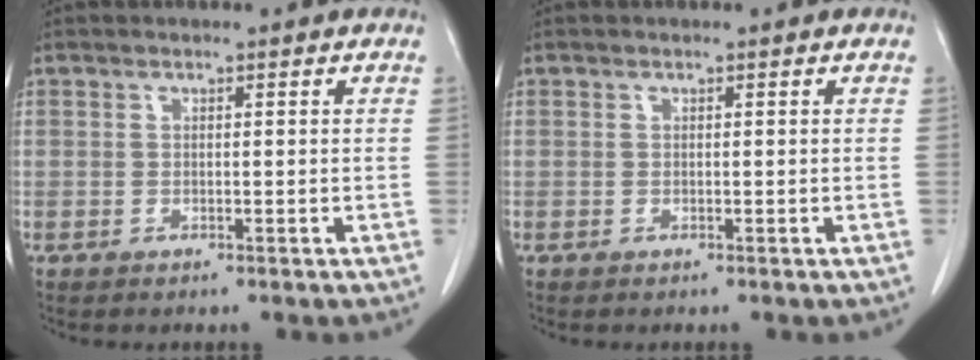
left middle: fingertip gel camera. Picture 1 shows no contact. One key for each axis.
{"total": 0.0}